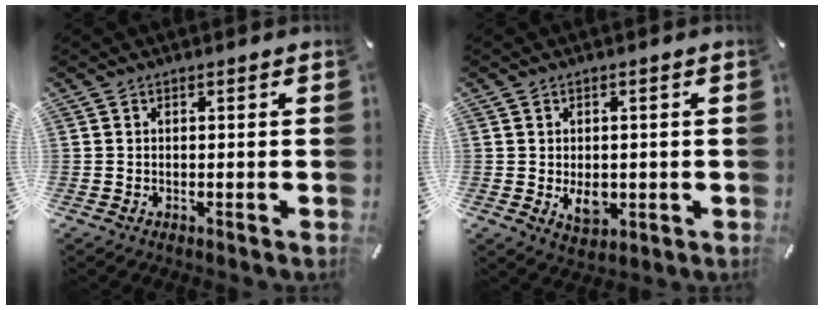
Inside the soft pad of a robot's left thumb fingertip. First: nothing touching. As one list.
[{"total": 5.3, "force": [-0.8, 3.8, 3.7], "torque": [-0.059, -0.006, -0.013]}]